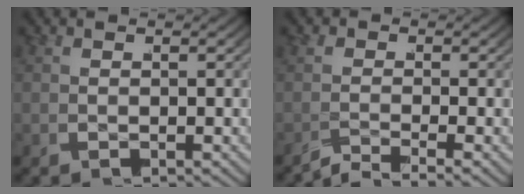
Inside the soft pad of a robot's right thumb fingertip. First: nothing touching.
{"total": 3.0, "force": [-3.0, 0.1, 0.0], "torque": [0.006, -0.011, -0.059]}